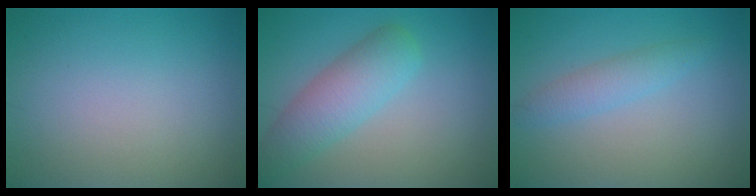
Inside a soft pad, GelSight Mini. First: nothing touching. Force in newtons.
{"total": 5.8, "press": 5.8, "slide": 0.2}
{"total": 2.1, "press": 2.1, "slide": 0.0}